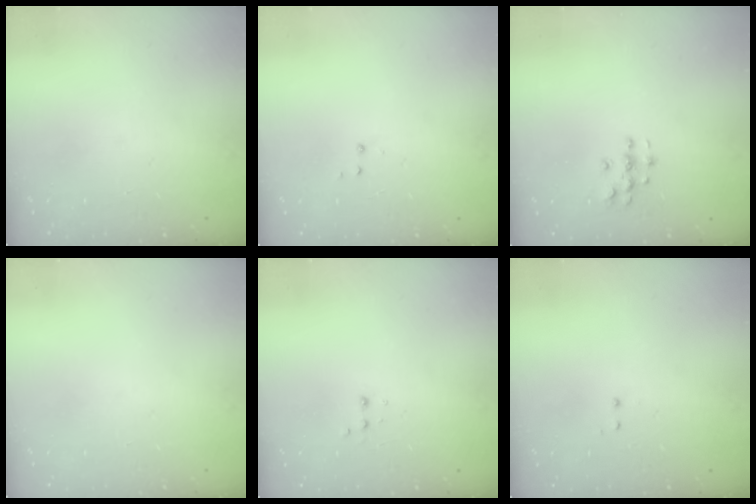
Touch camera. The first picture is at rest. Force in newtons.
{"total": 2.9, "press": 2.8, "slide": 0.4}
{"total": 4.3, "press": 4.3, "slide": 0.6}
{"total": 0.0}
{"total": 2.9, "press": 2.7, "slide": 1.0}
{"total": 0.5, "press": 0.5, "slide": 0.3}